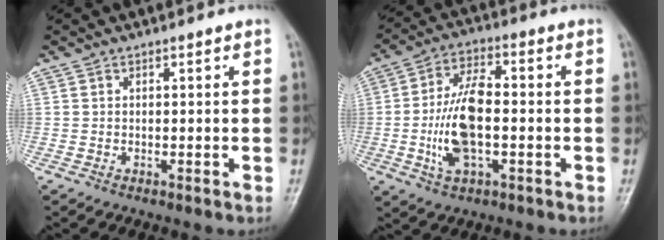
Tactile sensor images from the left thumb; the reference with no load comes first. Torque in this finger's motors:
{"motor_torque": [2.52, 2.49, 2.49, -0.28, 0.45]}